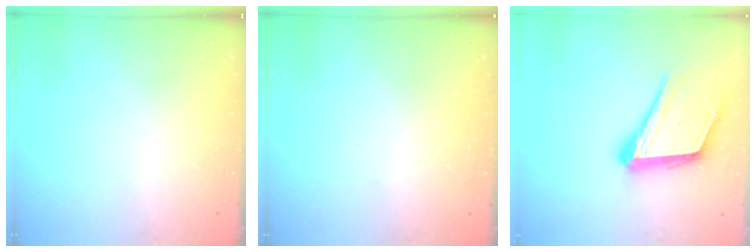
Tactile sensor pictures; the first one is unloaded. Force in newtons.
{"total": 1.6, "press": 1.6, "slide": 0.1}
{"total": 20.0, "press": 19.6, "slide": 3.9}